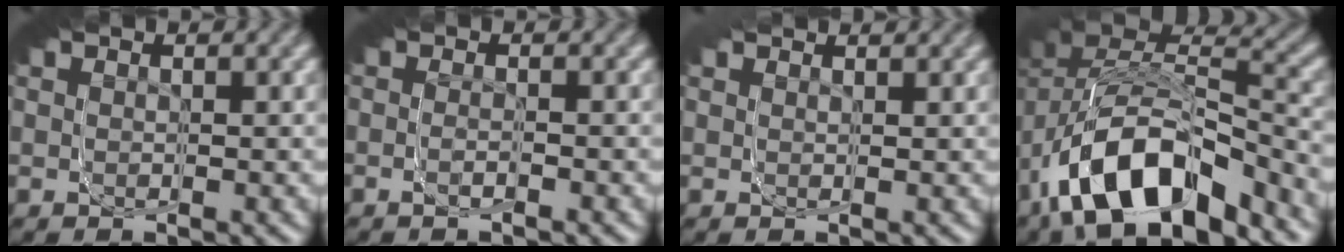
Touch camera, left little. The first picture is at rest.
{"total": 1.3, "force": [-0.4, -1.1, 0.5], "torque": [0.007, 0.012, -0.012]}
{"total": 0.9, "force": [0.7, 0.6, 0.2], "torque": [-0.015, 0.003, 0.011]}
{"total": 10.0, "force": [-6.9, 5.4, 4.8], "torque": [-0.104, -0.015, -0.109]}